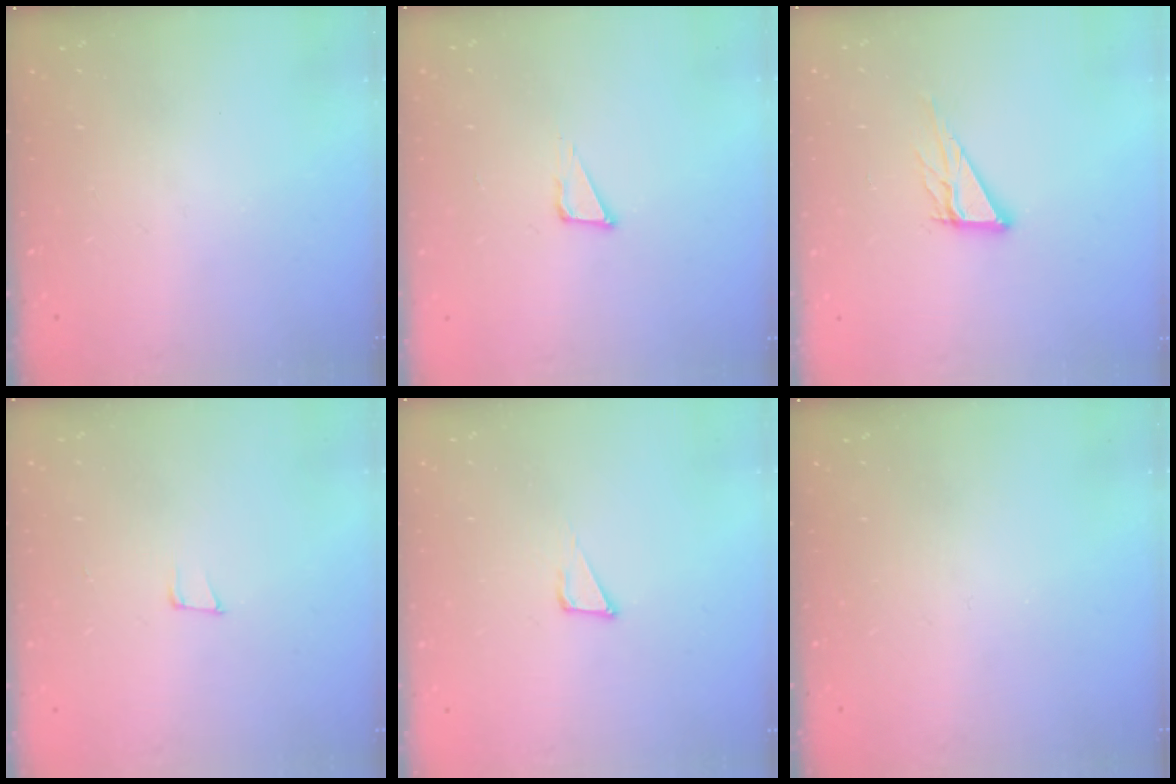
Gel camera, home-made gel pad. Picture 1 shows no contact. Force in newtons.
{"total": 4.0, "press": 3.9, "slide": 0.8}
{"total": 9.0, "press": 8.9, "slide": 0.7}
{"total": 5.9, "press": 5.2, "slide": 2.8}
{"total": 4.3, "press": 4.3, "slide": 0.1}
{"total": 0.0}